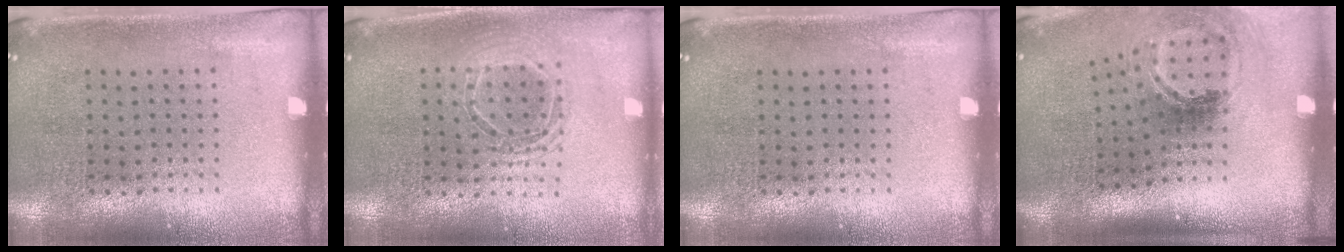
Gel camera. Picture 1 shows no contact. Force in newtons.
{"total": 1.7, "press": 1.4, "slide": 0.9}
{"total": 0.0}
{"total": 2.0, "press": 1.3, "slide": 1.6}